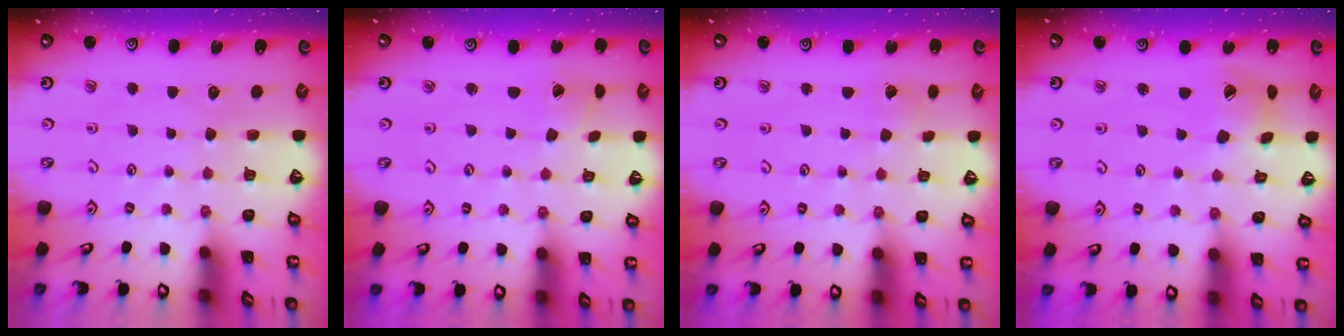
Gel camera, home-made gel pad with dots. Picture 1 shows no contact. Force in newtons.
{"total": 1.1, "press": 1.1, "slide": 0.0}
{"total": 2.8, "press": 2.8, "slide": 0.2}
{"total": 7.4, "press": 7.3, "slide": 1.0}